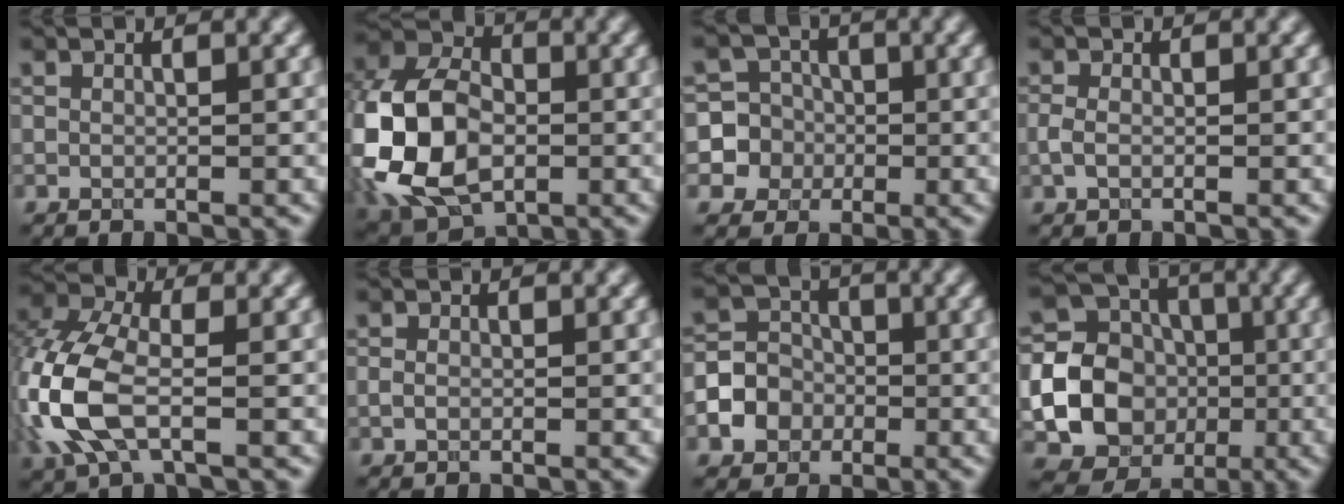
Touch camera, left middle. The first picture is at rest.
{"total": 12.1, "force": [-2.8, 8.4, 8.3], "torque": [-0.188, -0.004, -0.065]}
{"total": 7.2, "force": [-1.2, 7.1, 0.8], "torque": [-0.006, 0.015, -0.033]}
{"total": 1.3, "force": [-0.3, 0.8, 1.0], "torque": [-0.024, 0.001, -0.010]}
{"total": 8.1, "force": [-2.3, 4.4, 6.3], "torque": [-0.168, 0.003, -0.060]}
{"total": 0.8, "force": [-0.1, 0.6, 0.5], "torque": [-0.012, 0.000, -0.004]}
{"total": 4.9, "force": [-1.8, 4.3, 1.5], "torque": [-0.010, 0.004, -0.050]}
{"total": 25.5, "force": [-4.3, 24.2, 7.1], "torque": [-0.170, -0.025, -0.122]}